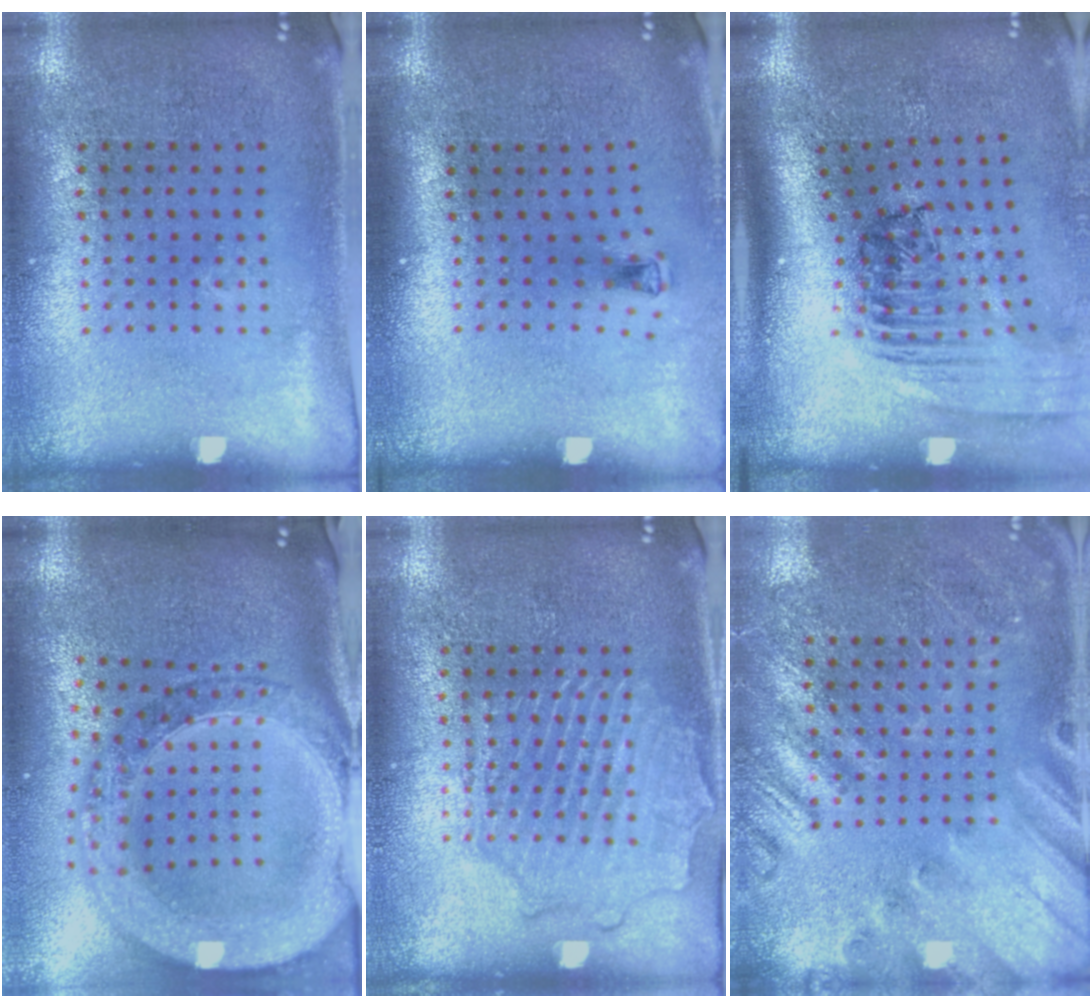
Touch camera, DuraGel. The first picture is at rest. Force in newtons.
{"total": 0.7, "press": 0.3, "slide": 0.6}
{"total": 2.4, "press": 1.6, "slide": 1.7}
{"total": 3.0, "press": 2.5, "slide": 1.6}
{"total": 2.6, "press": 2.6, "slide": 0.2}
{"total": 2.3, "press": 2.2, "slide": 0.6}